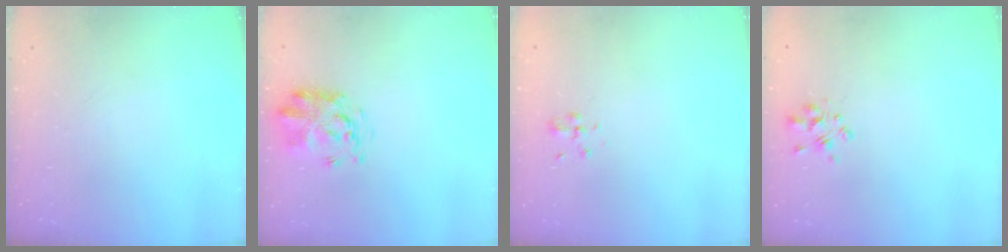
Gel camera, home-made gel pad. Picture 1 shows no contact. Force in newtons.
{"total": 3.4, "press": 3.3, "slide": 0.8}
{"total": 1.9, "press": 1.6, "slide": 0.9}
{"total": 2.3, "press": 2.2, "slide": 0.7}